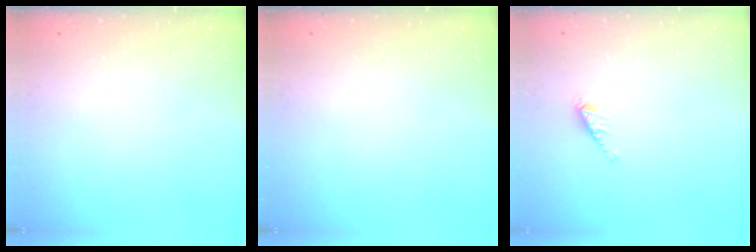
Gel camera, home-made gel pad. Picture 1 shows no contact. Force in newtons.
{"total": 0.0}
{"total": 0.8, "press": 0.8, "slide": 0.1}